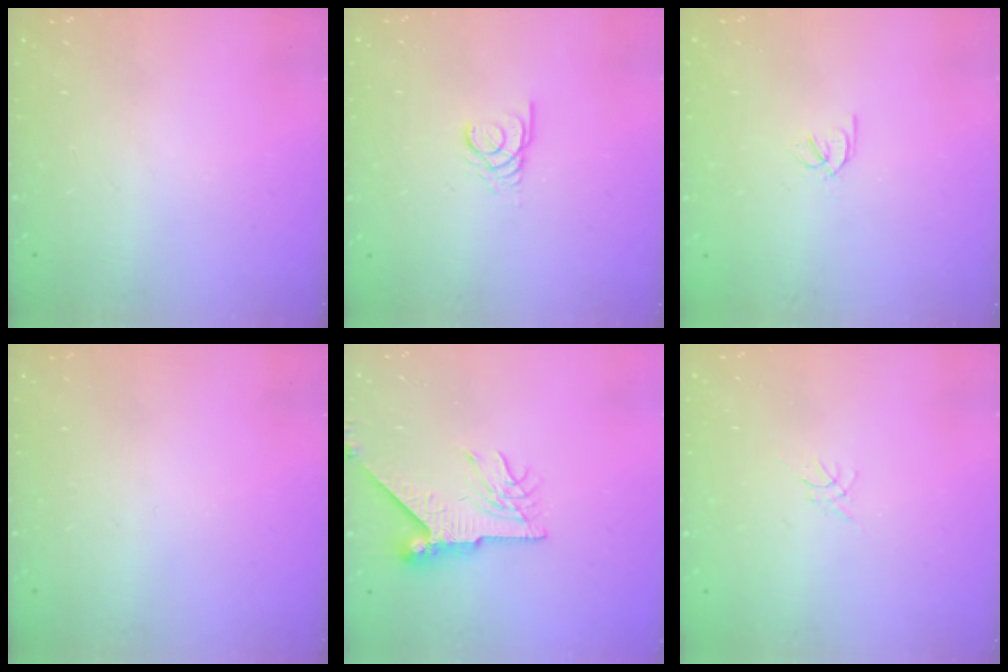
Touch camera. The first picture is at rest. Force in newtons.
{"total": 2.4, "press": 2.4, "slide": 0.1}
{"total": 2.1, "press": 2.1, "slide": 0.1}
{"total": 0.0}
{"total": 7.7, "press": 7.7, "slide": 1.0}
{"total": 0.0}